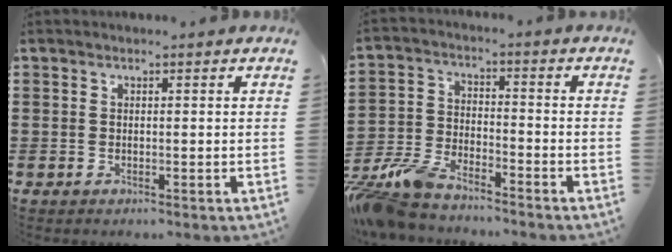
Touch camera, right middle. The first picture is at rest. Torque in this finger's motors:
{"motor_torque": [1.24, -0.89, 0.55, 0.06]}